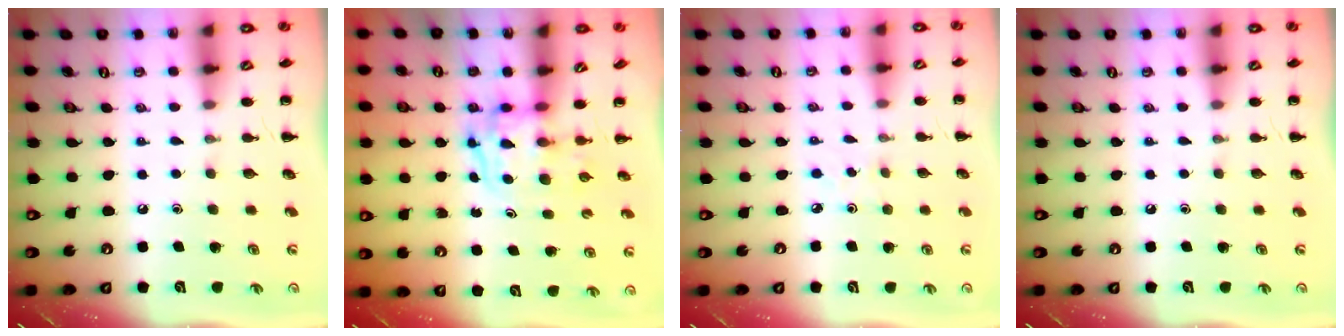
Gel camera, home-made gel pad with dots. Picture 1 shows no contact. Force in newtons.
{"total": 3.4, "press": 3.4, "slide": 0.6}
{"total": 1.5, "press": 1.4, "slide": 0.6}
{"total": 0.0}